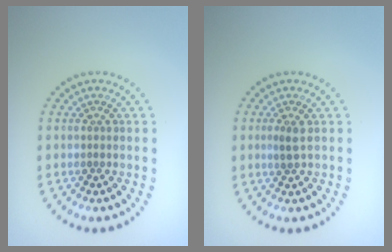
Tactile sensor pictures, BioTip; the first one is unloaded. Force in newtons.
{"total": 1.1, "press": 1.1, "slide": 0.4}